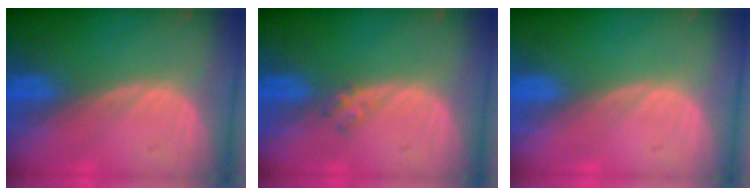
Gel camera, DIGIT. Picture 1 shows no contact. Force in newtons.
{"total": 1.2, "press": 1.2, "slide": 0.2}
{"total": 0.0}